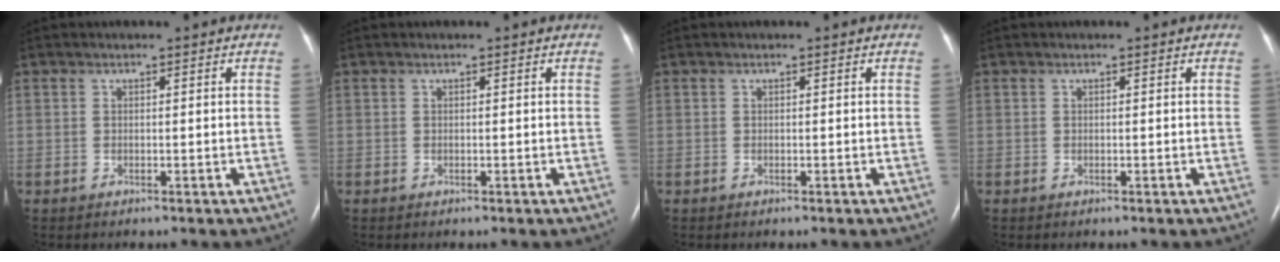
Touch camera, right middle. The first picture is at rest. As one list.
[{"total": 0.0}, {"total": 0.0}, {"total": 0.0}]